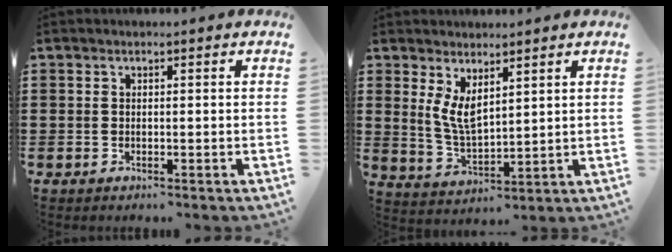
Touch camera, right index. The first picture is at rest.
{"total": 5.3, "force": [2.7, 2.3, 4.0], "torque": [-0.092, -0.008, 0.048]}